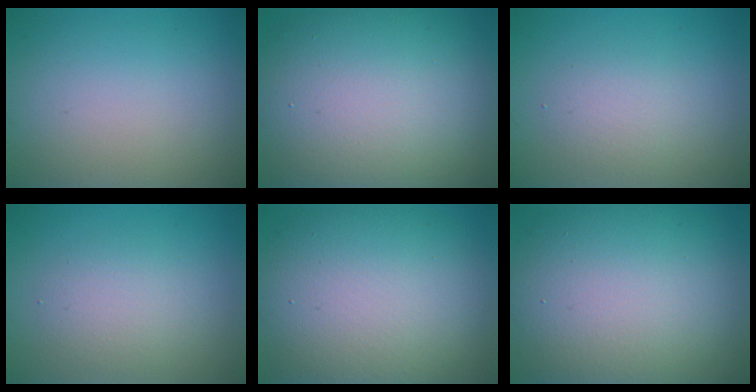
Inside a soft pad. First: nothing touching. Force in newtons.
{"total": 15.2, "press": 15.1, "slide": 1.0}
{"total": 2.1, "press": 2.1, "slide": 0.1}
{"total": 2.6, "press": 2.6, "slide": 0.1}
{"total": 12.7, "press": 12.6, "slide": 0.6}
{"total": 14.3, "press": 14.3, "slide": 0.9}